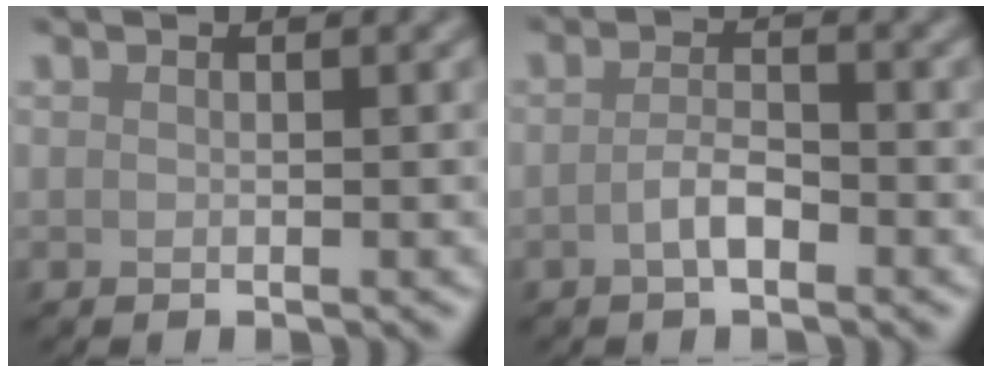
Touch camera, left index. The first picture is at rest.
{"total": 2.2, "force": [-0.9, 0.8, 1.8], "torque": [-0.038, 0.001, -0.021]}